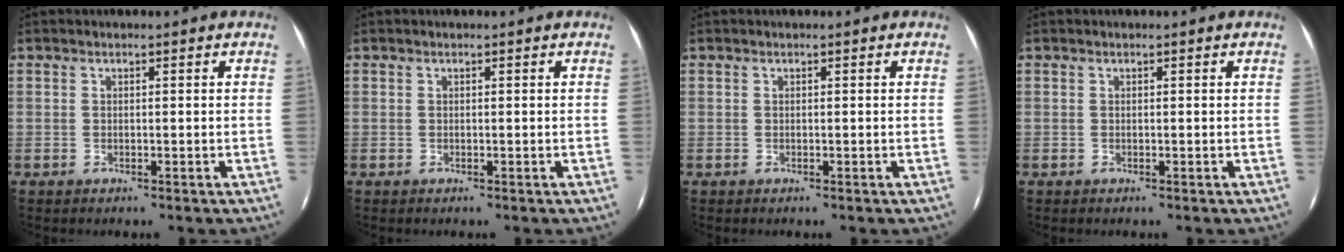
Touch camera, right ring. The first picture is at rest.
{"total": 0.0}
{"total": 0.0}
{"total": 0.0}